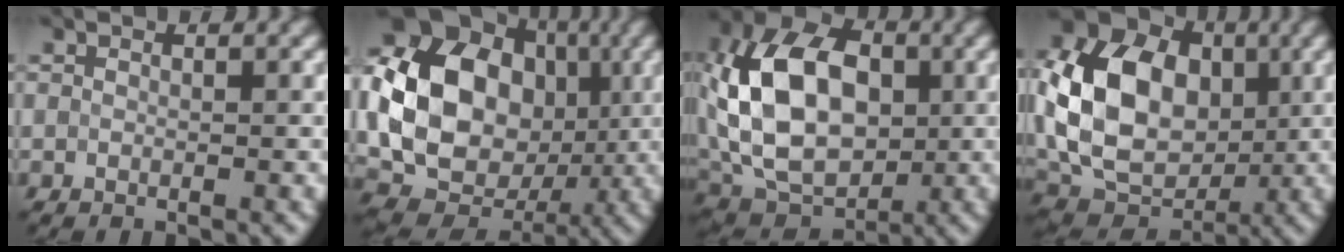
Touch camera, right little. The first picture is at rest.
{"total": 15.0, "force": [0.5, 11.4, 9.6], "torque": [-0.186, 0.005, 0.003]}
{"total": 13.2, "force": [1.2, 8.9, 9.6], "torque": [-0.199, 0.024, 0.012]}
{"total": 13.1, "force": [1.1, 9.6, 8.9], "torque": [-0.175, 0.015, 0.012]}